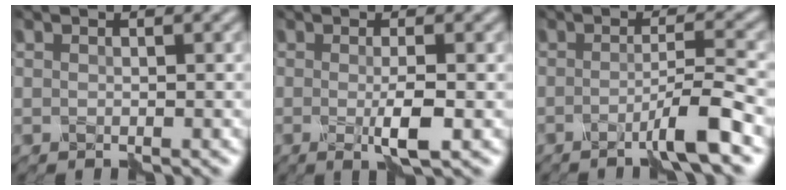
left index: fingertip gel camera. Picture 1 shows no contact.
{"total": 2.5, "force": [-0.7, 0.2, 2.4], "torque": [-0.038, 0.000, -0.014]}
{"total": 3.5, "force": [-1.8, 0.2, 3.0], "torque": [-0.041, 0.006, -0.046]}